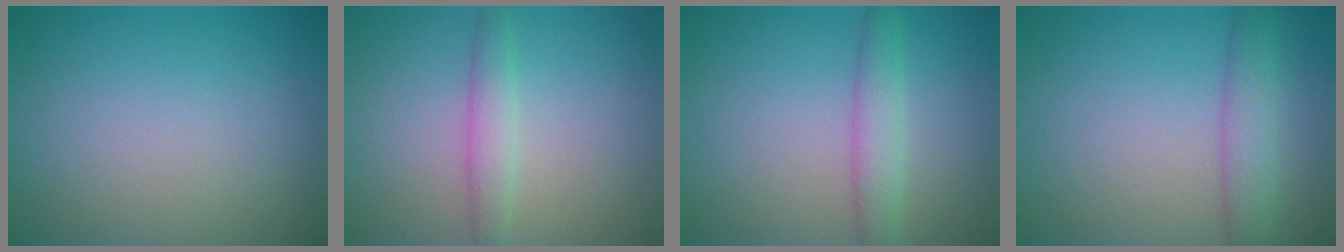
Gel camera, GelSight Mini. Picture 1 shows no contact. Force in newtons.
{"total": 2.2, "press": 2.2, "slide": 0.1}
{"total": 2.5, "press": 2.5, "slide": 0.1}
{"total": 3.0, "press": 3.0, "slide": 0.2}